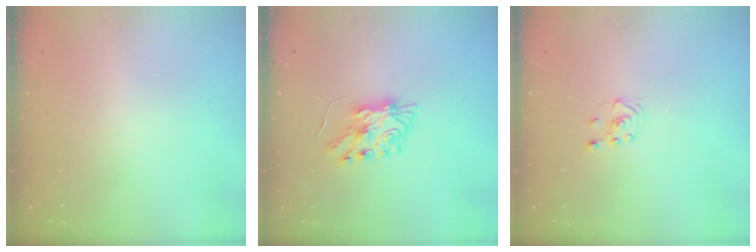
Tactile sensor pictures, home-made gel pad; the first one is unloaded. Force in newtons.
{"total": 7.3, "press": 7.3, "slide": 0.5}
{"total": 1.9, "press": 1.7, "slide": 0.8}